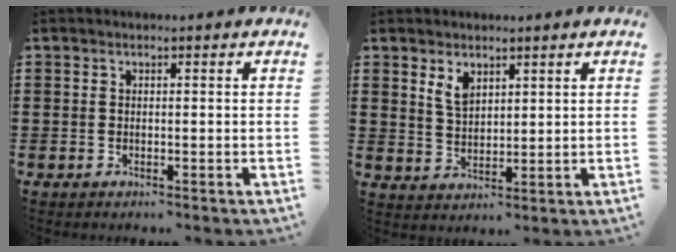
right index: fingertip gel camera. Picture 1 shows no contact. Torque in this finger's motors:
{"motor_torque": [-0.28, 0.55, 0.10, 0.03]}